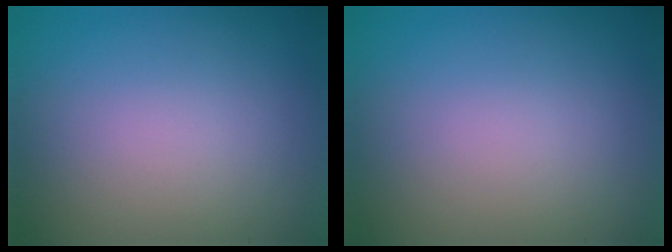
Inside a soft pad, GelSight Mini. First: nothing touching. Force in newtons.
{"total": 0.0}